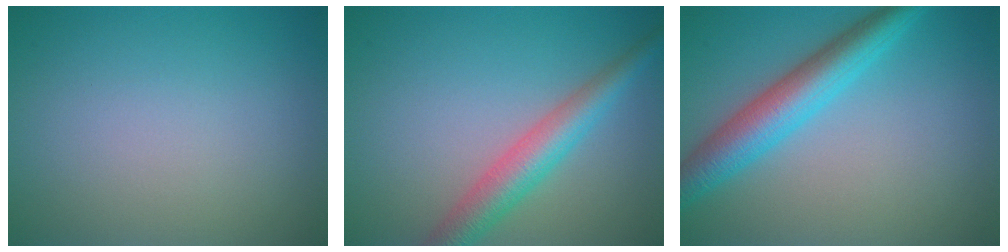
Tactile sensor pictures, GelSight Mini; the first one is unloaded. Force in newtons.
{"total": 4.3, "press": 4.3, "slide": 0.3}
{"total": 5.6, "press": 5.6, "slide": 0.1}